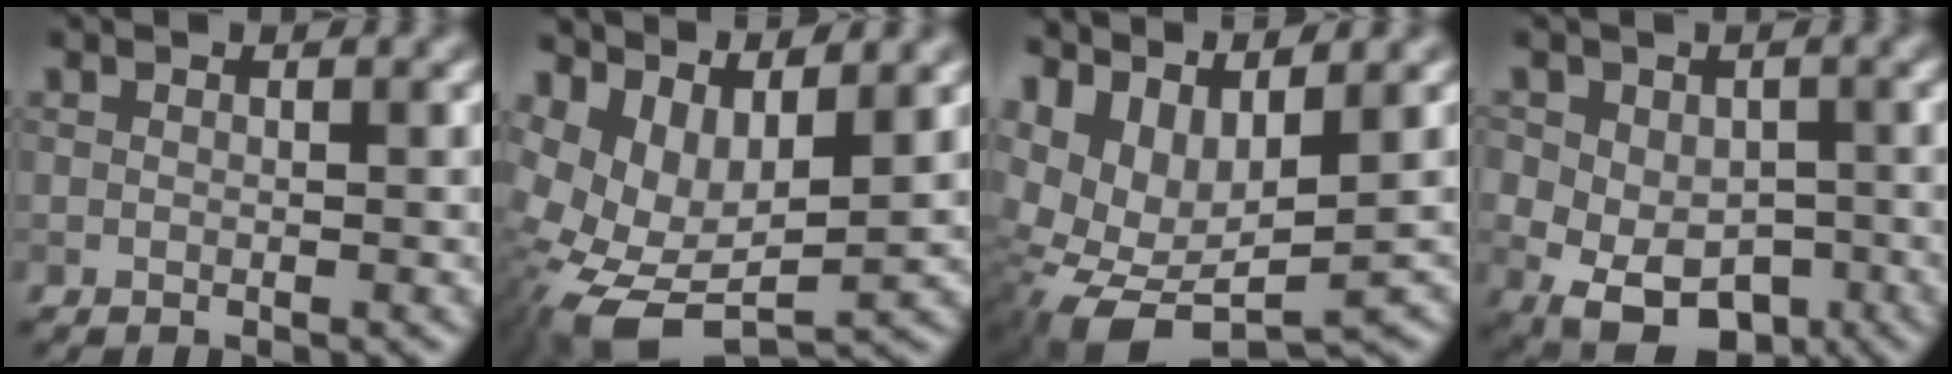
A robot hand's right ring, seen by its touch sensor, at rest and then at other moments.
{"total": 10.0, "force": [1.2, 6.0, 7.9], "torque": [-0.157, -0.017, 0.039]}
{"total": 10.2, "force": [0.8, 6.3, 8.0], "torque": [-0.161, -0.017, 0.036]}
{"total": 7.9, "force": [-1.7, 6.0, 4.7], "torque": [-0.063, -0.016, -0.025]}